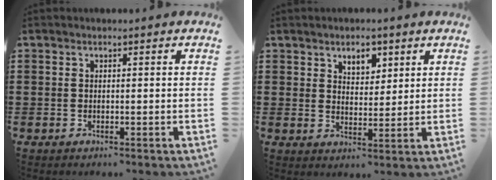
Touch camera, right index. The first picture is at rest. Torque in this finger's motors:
{"motor_torque": [0.02, -0.02, 0.12, 0.01]}